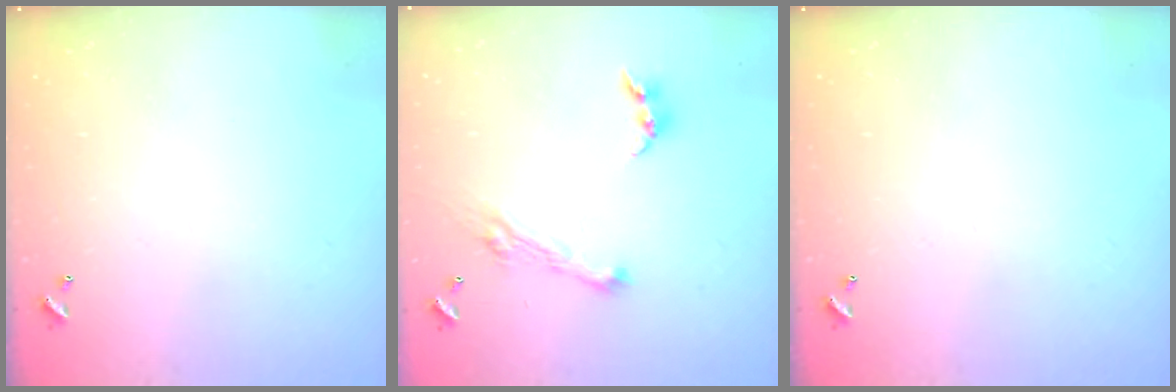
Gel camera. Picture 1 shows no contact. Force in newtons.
{"total": 5.0, "press": 5.0, "slide": 0.8}
{"total": 0.0}